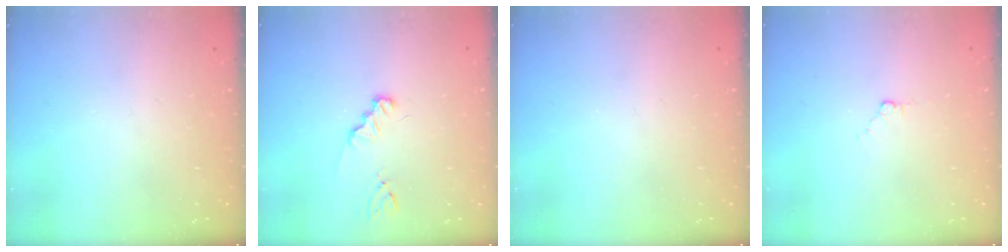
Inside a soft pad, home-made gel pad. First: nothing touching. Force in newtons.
{"total": 1.3, "press": 1.3, "slide": 0.2}
{"total": 0.0}
{"total": 3.9, "press": 3.8, "slide": 0.5}